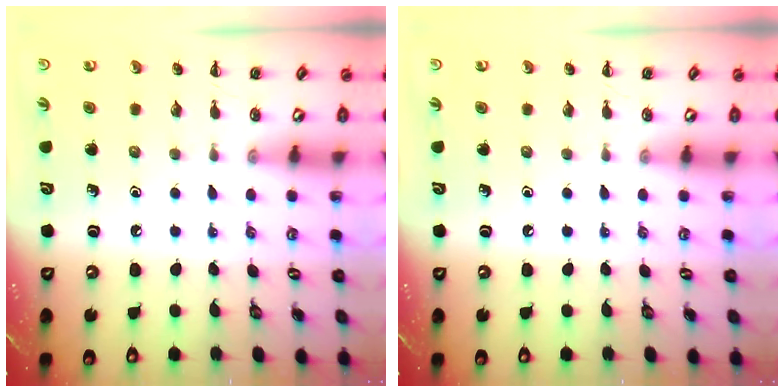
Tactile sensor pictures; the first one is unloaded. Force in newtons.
{"total": 0.0}